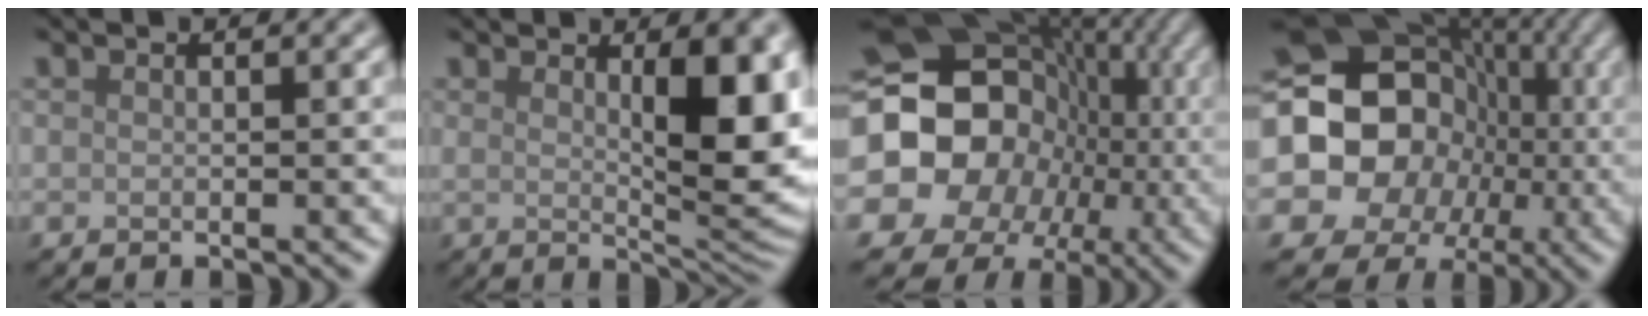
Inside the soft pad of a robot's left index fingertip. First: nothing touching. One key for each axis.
{"total": 8.1, "fx": 1.8, "fy": 2.4, "fz": 7.6, "tx": -0.098, "ty": -0.011, "tz": 0.035}
{"total": 22.8, "fx": -2.7, "fy": 20.3, "fz": 9.9, "tx": -0.185, "ty": -0.016, "tz": -0.087}
{"total": 20.8, "fx": -1.8, "fy": 18.4, "fz": 9.5, "tx": -0.190, "ty": -0.003, "tz": -0.072}